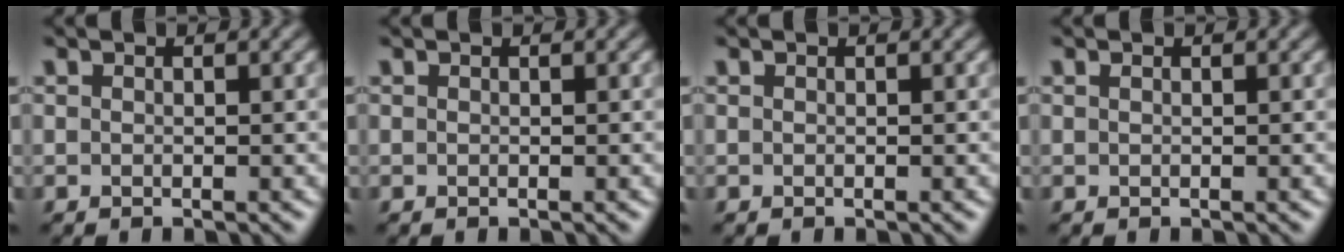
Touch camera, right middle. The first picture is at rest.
{"total": 0.0}
{"total": 0.0}
{"total": 0.0}